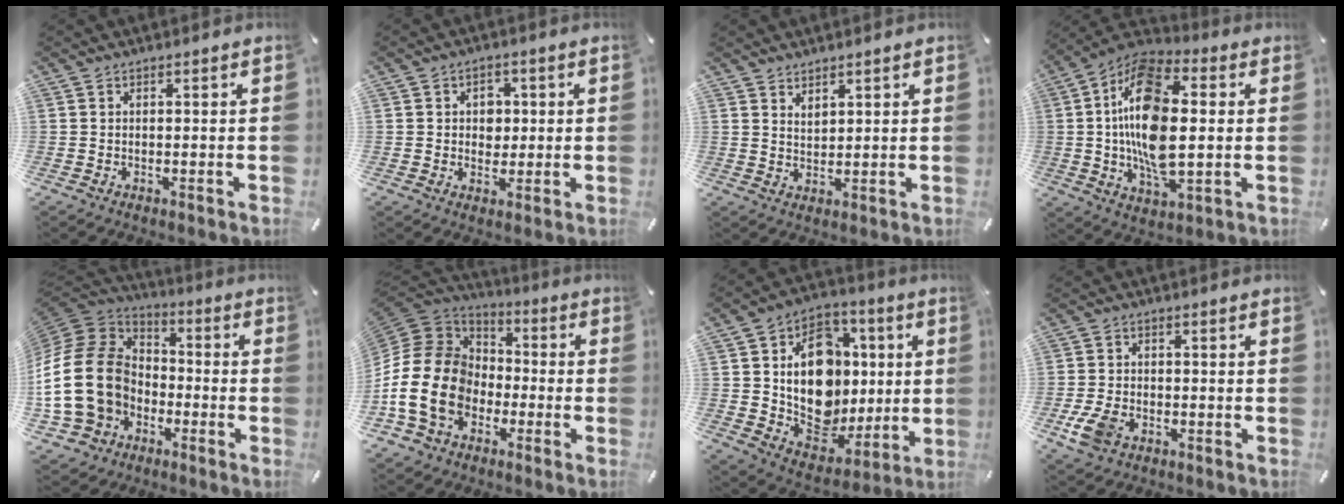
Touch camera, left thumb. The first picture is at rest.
{"total": 4.7, "force": [0.4, 4.3, 2.0], "torque": [-0.024, 0.001, 0.002]}
{"total": 2.6, "force": [2.4, 1.0, 0.0], "torque": [0.006, -0.015, 0.046]}
{"total": 18.5, "force": [1.3, 9.9, 15.6], "torque": [-0.326, -0.004, 0.015]}
{"total": 23.0, "force": [-4.3, 18.2, 13.4], "torque": [-0.294, 0.026, -0.073]}
{"total": 18.0, "force": [-6.1, 14.1, 9.4], "torque": [-0.212, 0.027, -0.110]}
{"total": 18.5, "force": [2.3, 14.7, 11.0], "torque": [-0.187, -0.015, 0.050]}
{"total": 6.1, "force": [-2.6, 4.0, 3.7], "torque": [-0.090, 0.007, -0.051]}